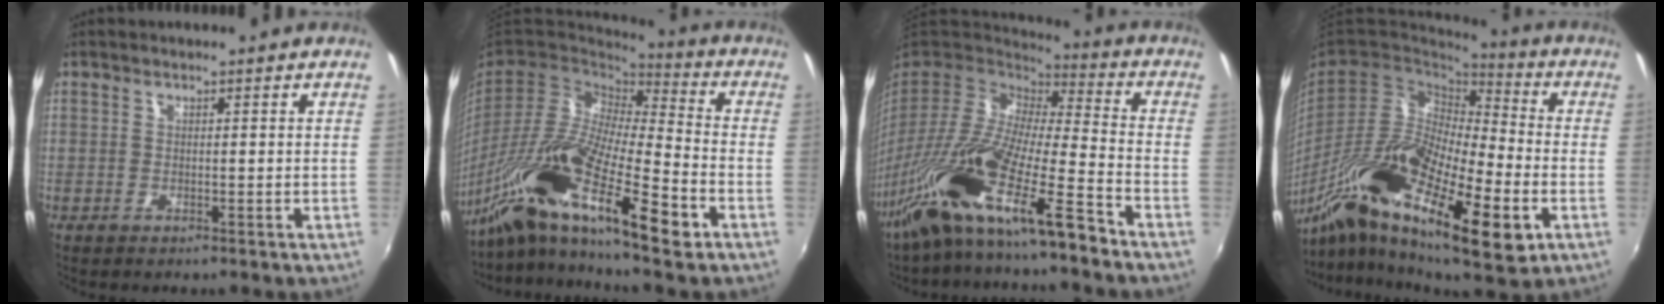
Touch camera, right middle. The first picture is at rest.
{"total": 21.8, "force": [-12.8, 3.6, 17.3], "torque": [-0.320, -0.024, -0.254]}
{"total": 21.5, "force": [-14.8, 3.0, 15.3], "torque": [-0.283, -0.023, -0.289]}
{"total": 27.5, "force": [-11.8, 9.2, 23.0], "torque": [-0.411, -0.044, -0.221]}